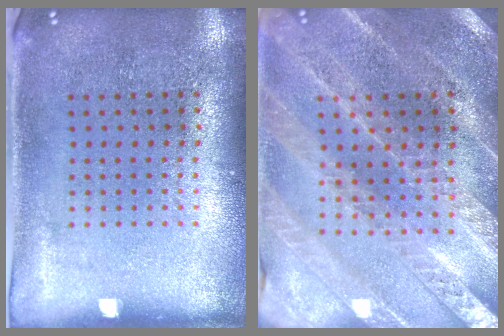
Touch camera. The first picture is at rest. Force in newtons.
{"total": 2.4, "press": 2.4, "slide": 0.2}